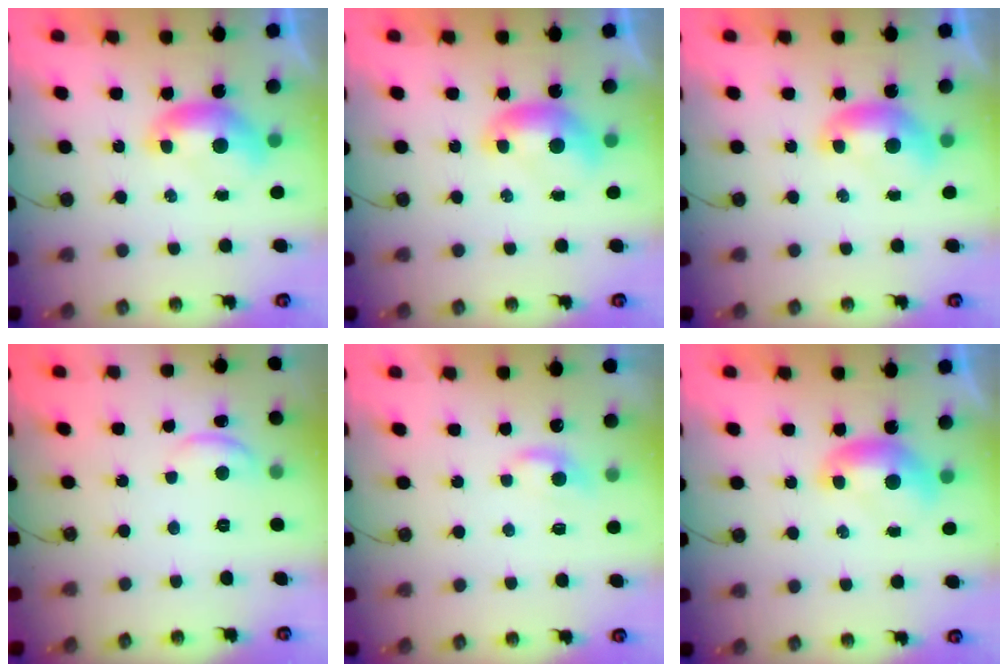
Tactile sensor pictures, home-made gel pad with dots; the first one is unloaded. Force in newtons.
{"total": 0.0}
{"total": 0.0}
{"total": 1.7, "press": 1.6, "slide": 0.6}
{"total": 1.4, "press": 1.2, "slide": 0.5}
{"total": 0.0}